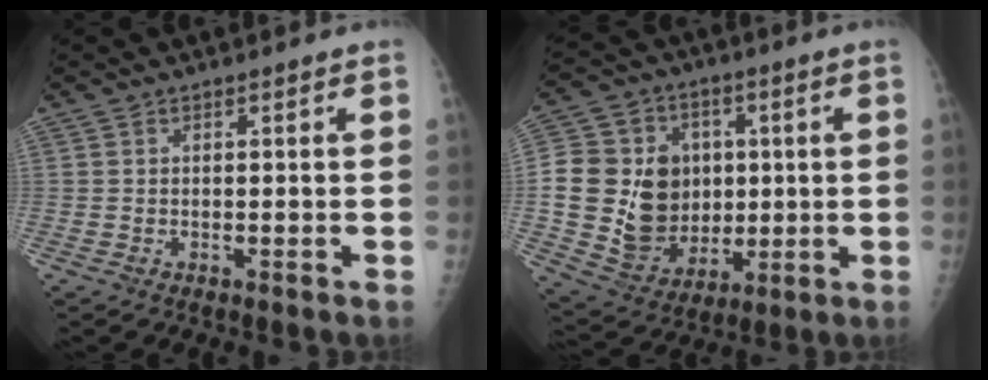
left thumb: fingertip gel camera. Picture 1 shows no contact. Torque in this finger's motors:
{"motor_torque": [1.74, 1.95, -0.13, 0.02, 0.44]}